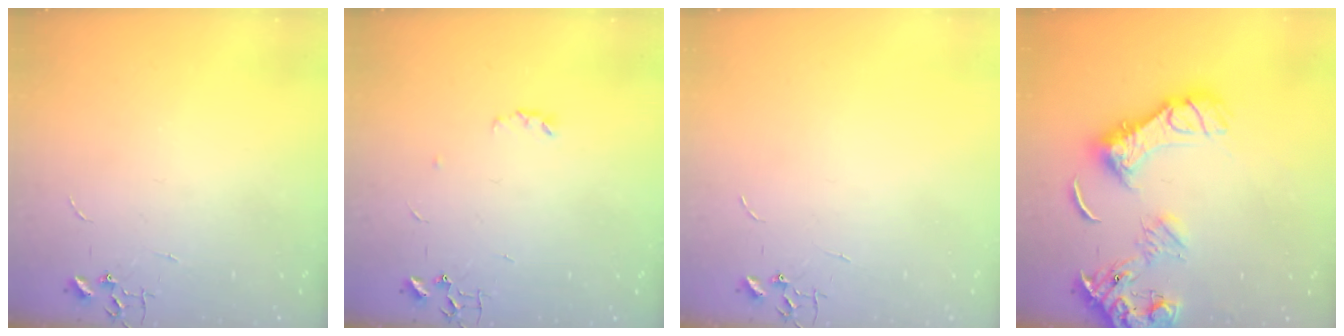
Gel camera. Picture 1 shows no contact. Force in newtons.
{"total": 3.1, "press": 3.1, "slide": 0.5}
{"total": 0.0}
{"total": 18.4, "press": 18.3, "slide": 2.3}